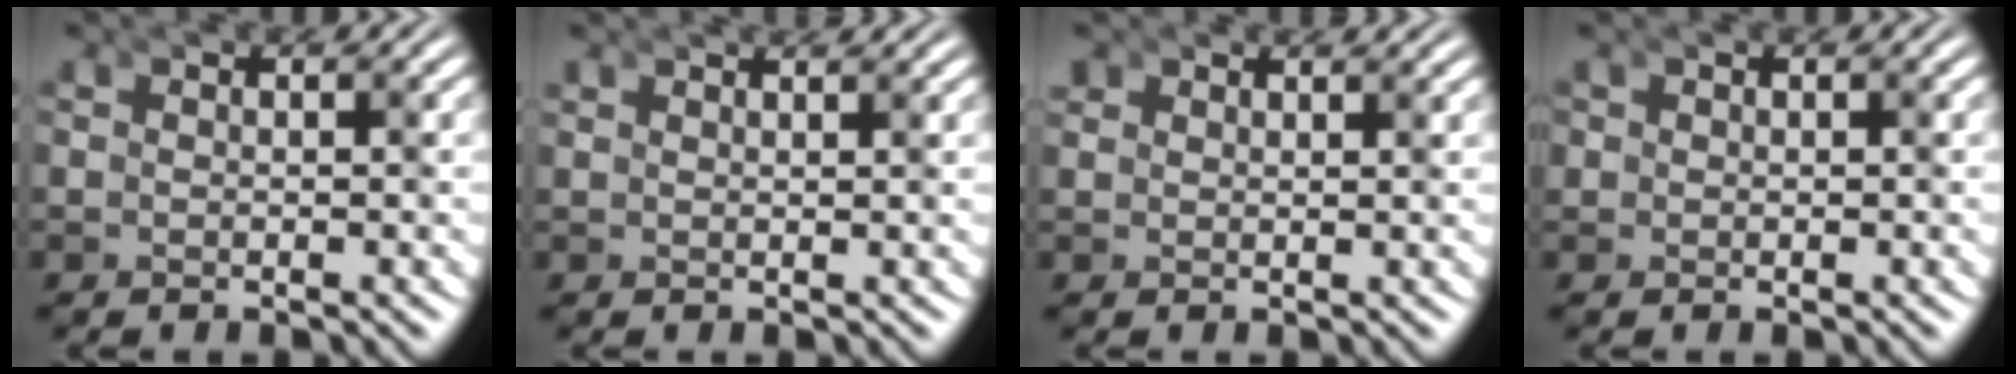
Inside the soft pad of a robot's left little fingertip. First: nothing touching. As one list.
[{"total": 1.1, "force": [1.1, 0.4, -0.1], "torque": [0.004, 0.003, 0.014]}, {"total": 1.4, "force": [1.3, 0.2, -0.4], "torque": [-0.004, -0.005, 0.026]}, {"total": 0.6, "force": [0.1, -0.1, -0.6], "torque": [0.004, -0.007, 0.007]}]